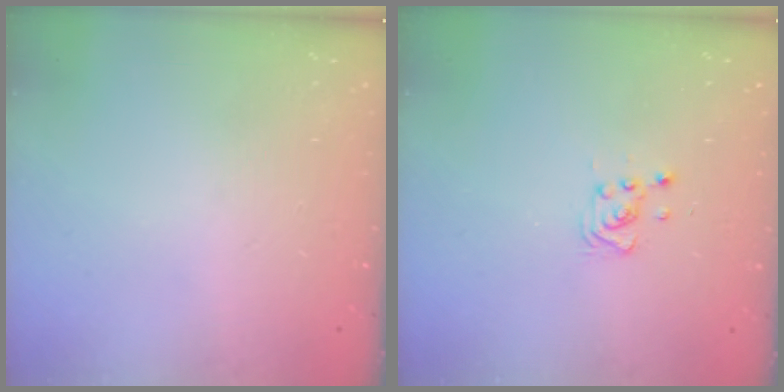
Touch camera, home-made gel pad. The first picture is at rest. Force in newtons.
{"total": 4.4, "press": 4.2, "slide": 1.1}